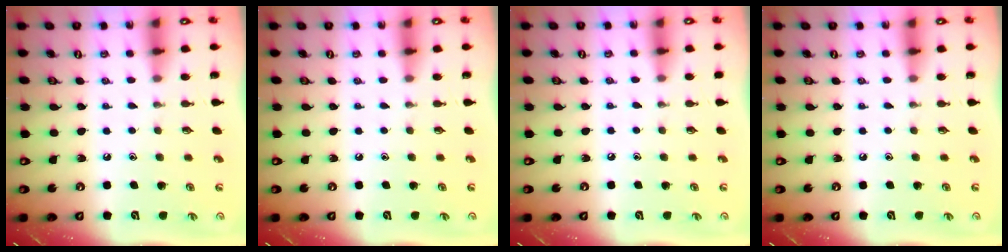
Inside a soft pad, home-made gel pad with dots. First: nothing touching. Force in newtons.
{"total": 0.0}
{"total": 3.3, "press": 3.3, "slide": 0.6}
{"total": 0.0}